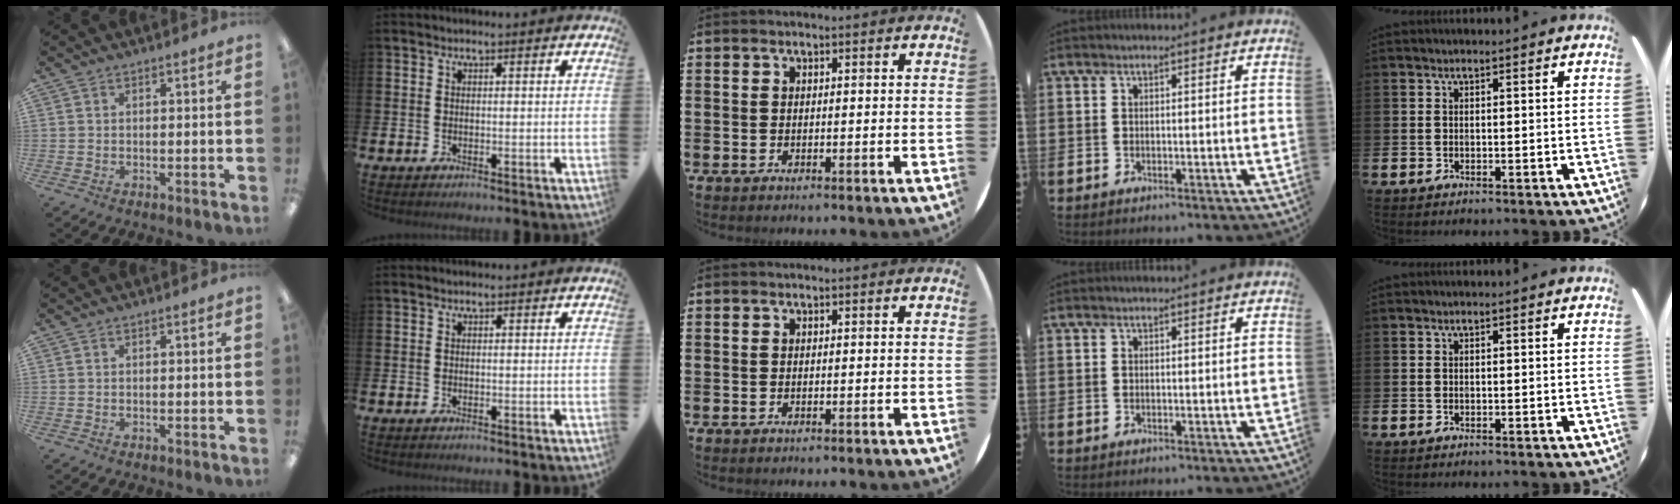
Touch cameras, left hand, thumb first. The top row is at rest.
{}